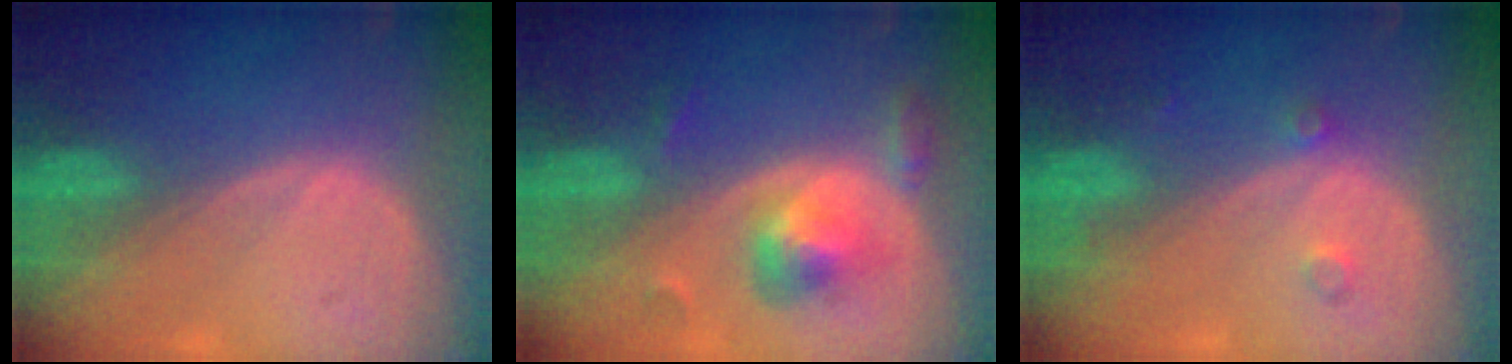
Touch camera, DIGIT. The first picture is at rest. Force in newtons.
{"total": 6.0, "press": 5.3, "slide": 2.7}
{"total": 2.1, "press": 1.8, "slide": 1.1}